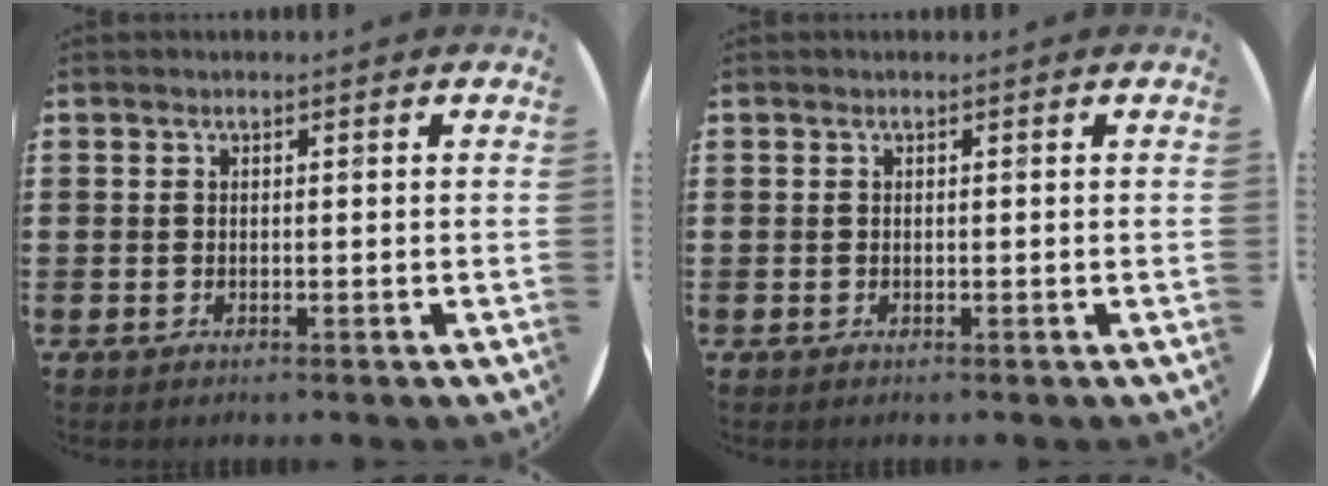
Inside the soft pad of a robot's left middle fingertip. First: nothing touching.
{"total": 0.0}